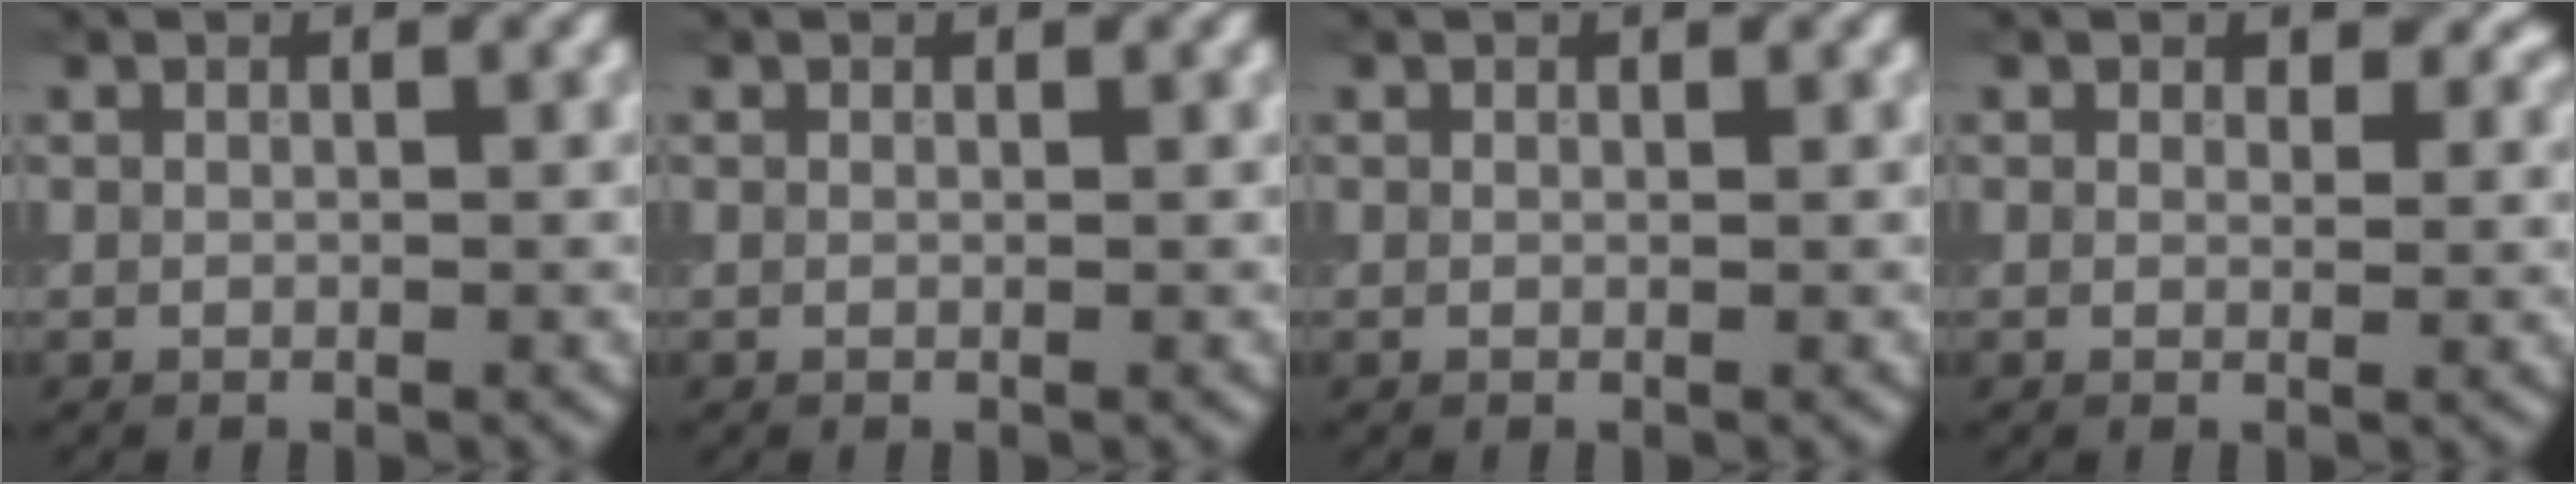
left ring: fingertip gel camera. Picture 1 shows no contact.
{"total": 0.0}
{"total": 0.0}
{"total": 1.8, "force": [1.1, 1.1, 0.9], "torque": [-0.012, -0.005, 0.014]}